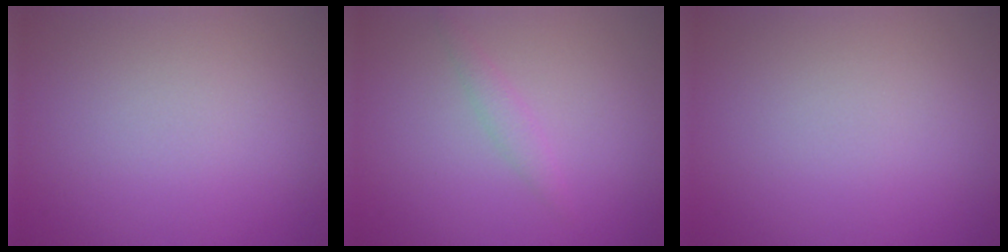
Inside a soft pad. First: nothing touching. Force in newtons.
{"total": 1.1, "press": 1.1, "slide": 0.0}
{"total": 0.0}